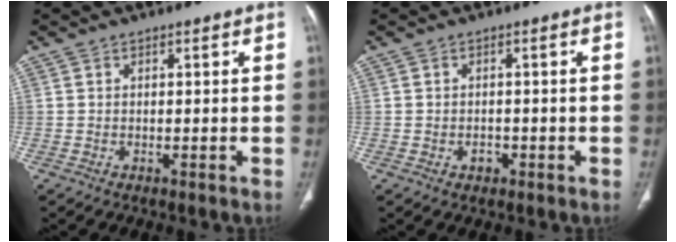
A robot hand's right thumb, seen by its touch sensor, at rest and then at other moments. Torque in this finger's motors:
{"motor_torque": [-0.24, 0.07, -0.25, 0.10, -0.01]}